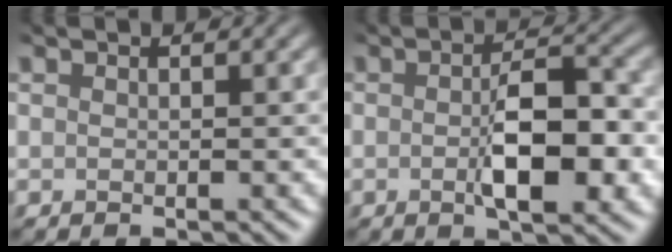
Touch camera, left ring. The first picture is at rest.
{"total": 6.1, "force": [-1.5, 2.6, 5.3], "torque": [-0.089, -0.004, -0.019]}